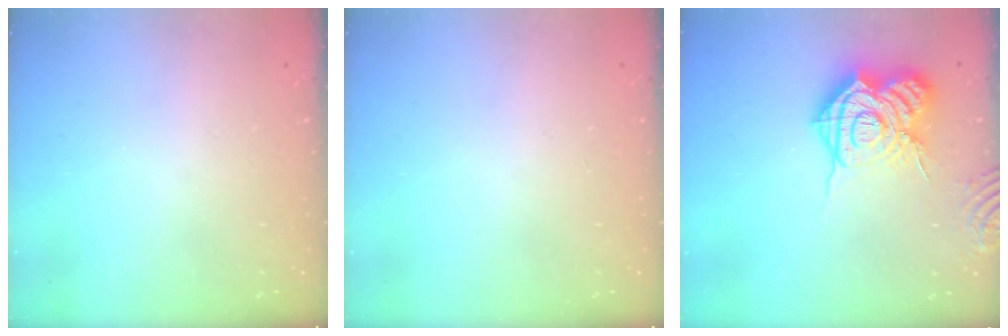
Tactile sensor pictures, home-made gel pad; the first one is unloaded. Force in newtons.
{"total": 0.0}
{"total": 20.0, "press": 19.9, "slide": 2.2}